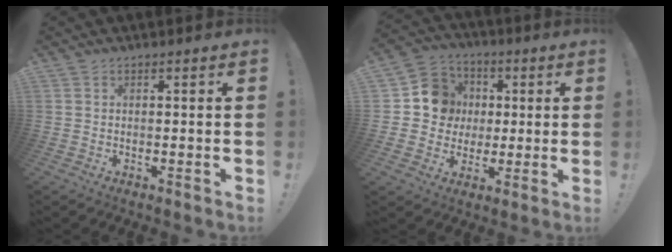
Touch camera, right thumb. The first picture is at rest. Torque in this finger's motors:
{"motor_torque": [1.07, 1.26, 0.24, -0.27, 0.00]}